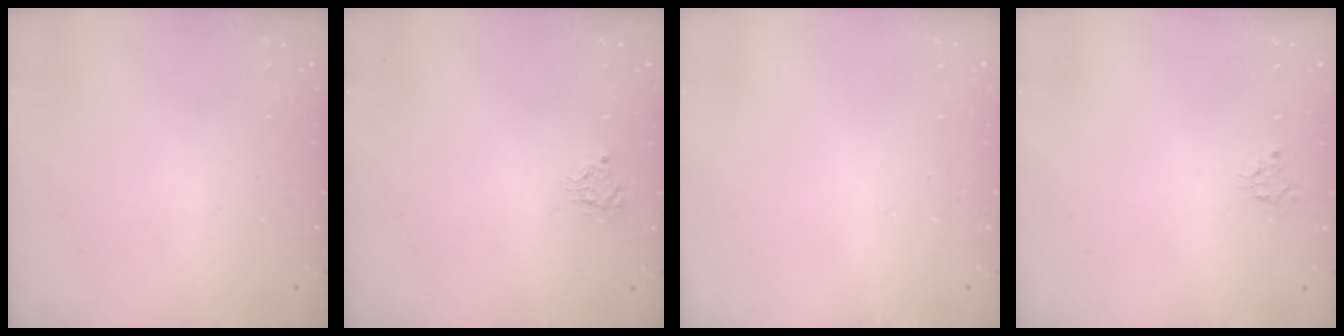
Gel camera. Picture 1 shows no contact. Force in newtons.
{"total": 2.9, "press": 2.9, "slide": 0.4}
{"total": 0.0}
{"total": 3.5, "press": 3.4, "slide": 0.4}